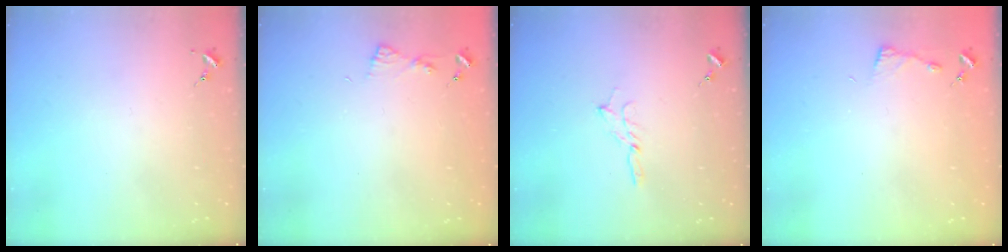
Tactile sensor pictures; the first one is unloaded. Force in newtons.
{"total": 4.8, "press": 4.8, "slide": 0.4}
{"total": 2.7, "press": 2.7, "slide": 0.3}
{"total": 2.9, "press": 2.9, "slide": 0.4}